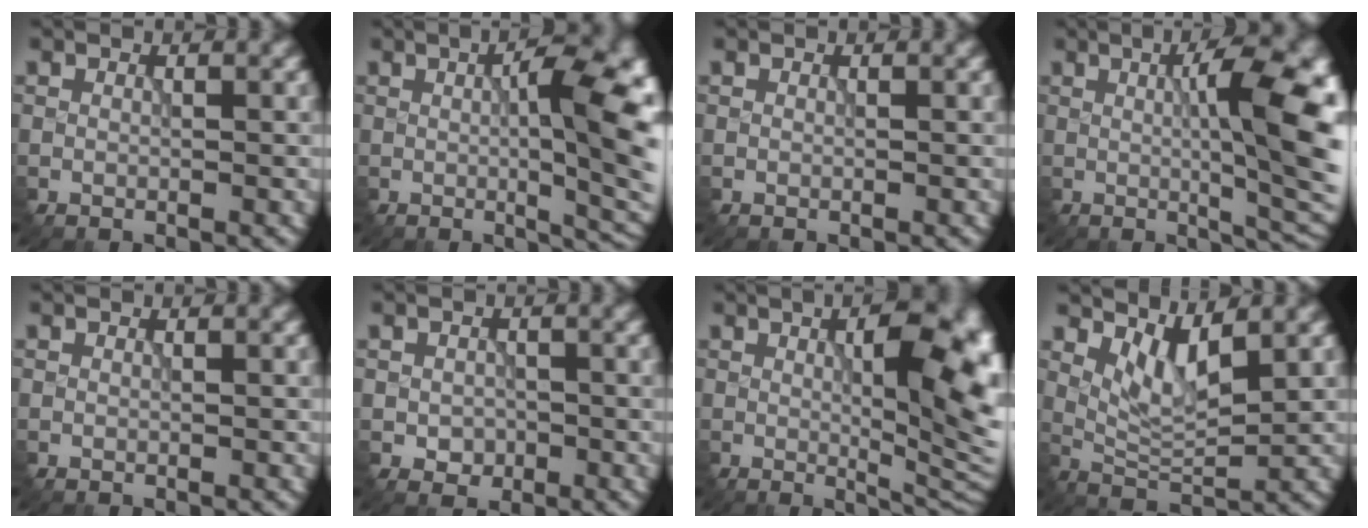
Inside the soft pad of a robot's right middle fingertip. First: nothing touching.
{"total": 11.7, "force": [0.6, 4.1, 11.0], "torque": [-0.121, 0.001, 0.010]}
{"total": 0.0}
{"total": 12.8, "force": [1.0, 3.9, 12.2], "torque": [-0.140, 0.004, 0.019]}
{"total": 0.0}
{"total": 1.6, "force": [-0.5, 1.4, 0.5], "torque": [-0.013, -0.006, -0.008]}
{"total": 12.9, "force": [1.6, 4.9, 11.8], "torque": [-0.125, 0.004, 0.024]}
{"total": 3.4, "force": [2.0, 1.2, 2.5], "torque": [-0.058, -0.013, 0.047]}